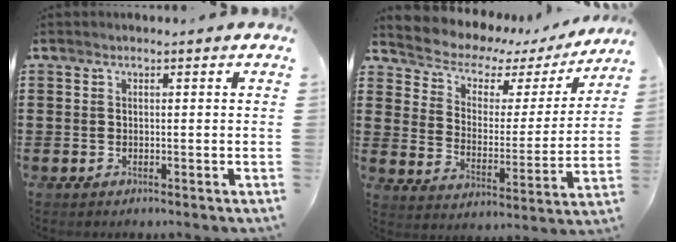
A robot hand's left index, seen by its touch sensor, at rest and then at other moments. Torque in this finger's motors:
{"motor_torque": [2.14, 0.00, -0.03, -0.07]}